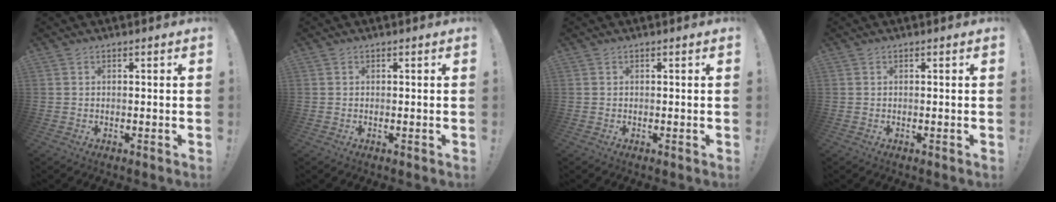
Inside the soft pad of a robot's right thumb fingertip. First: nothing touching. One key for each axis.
{"total": 0.0}
{"total": 0.0}
{"total": 0.0}